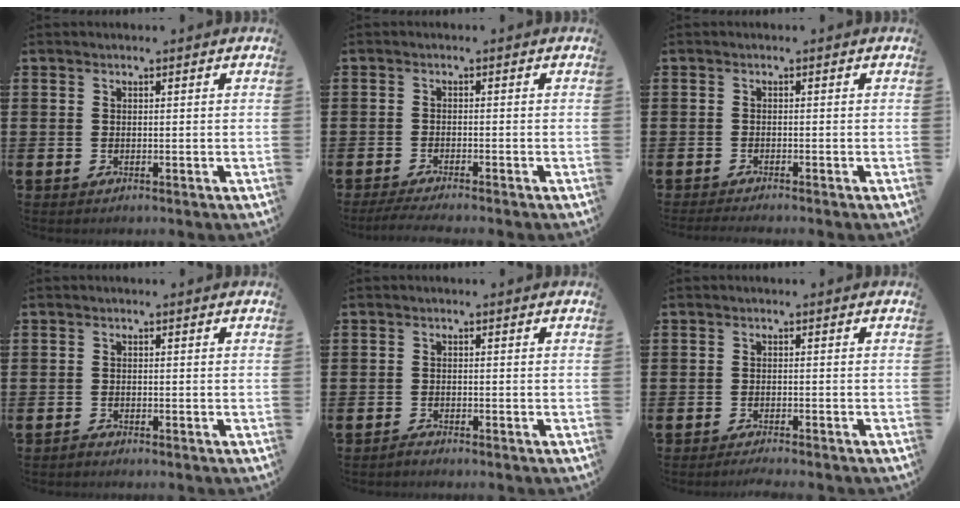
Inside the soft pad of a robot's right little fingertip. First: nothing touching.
{"total": 1.4, "force": [-1.1, 0.0, 1.0], "torque": [-0.015, 0.001, -0.020]}
{"total": 0.8, "force": [-0.8, -0.1, 0.3], "torque": [-0.006, -0.002, -0.015]}
{"total": 0.7, "force": [-0.7, 0.1, 0.1], "torque": [-0.004, -0.003, -0.014]}
{"total": 0.6, "force": [-0.6, 0.1, 0.1], "torque": [-0.004, -0.002, -0.011]}
{"total": 1.2, "force": [-1.1, -0.2, 0.3], "torque": [-0.005, -0.001, -0.022]}